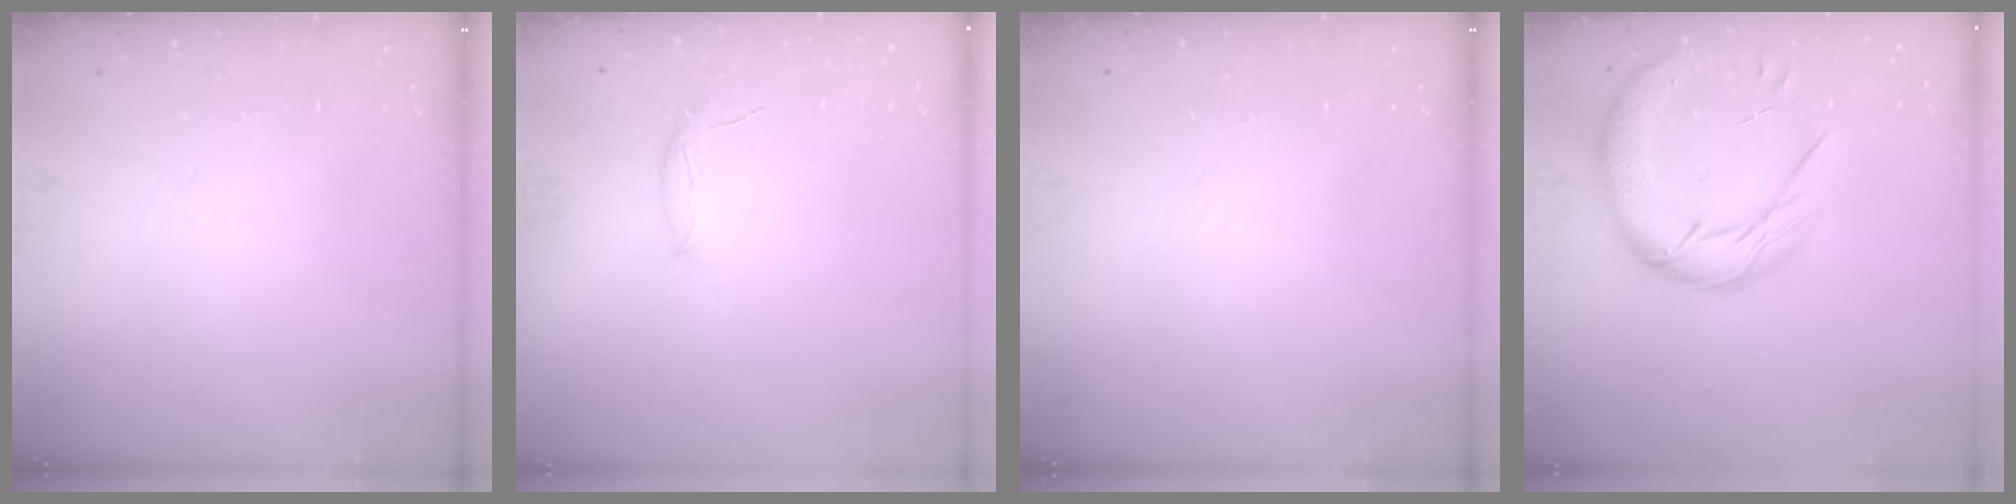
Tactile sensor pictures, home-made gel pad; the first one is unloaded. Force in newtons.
{"total": 5.6, "press": 5.5, "slide": 0.9}
{"total": 0.0}
{"total": 16.6, "press": 16.4, "slide": 2.3}